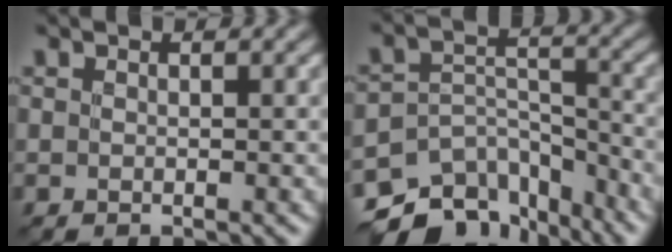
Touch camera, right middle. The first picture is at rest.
{"total": 10.3, "force": [-8.4, 5.2, 2.9], "torque": [-0.041, 0.003, -0.122]}